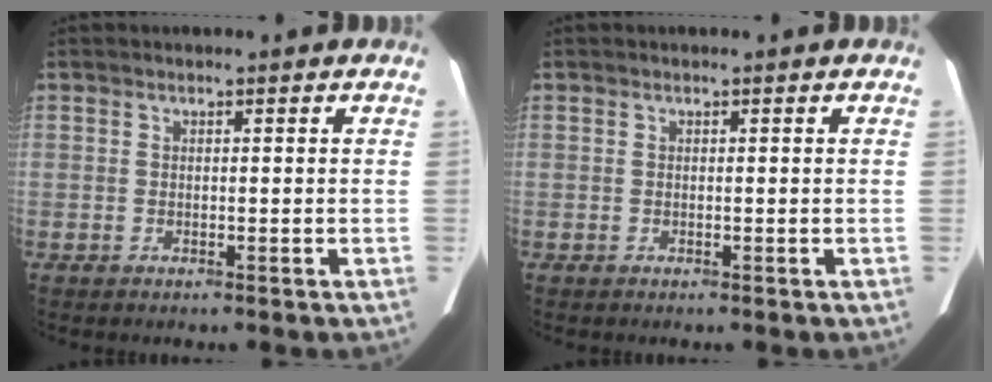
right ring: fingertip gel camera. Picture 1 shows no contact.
{"total": 0.0}